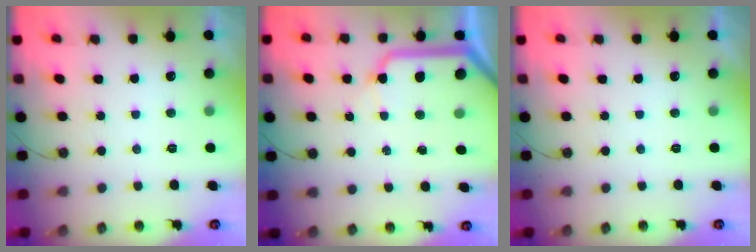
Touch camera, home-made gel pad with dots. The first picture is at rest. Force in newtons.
{"total": 11.9, "press": 11.8, "slide": 1.9}
{"total": 0.0}